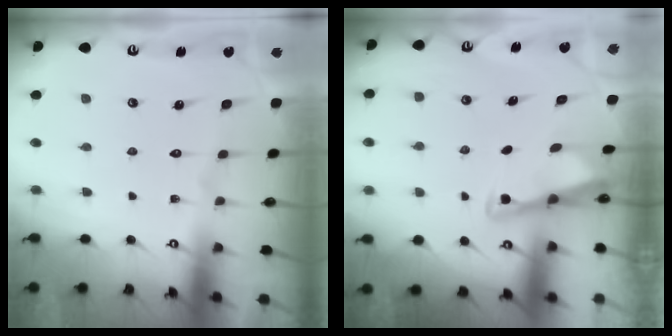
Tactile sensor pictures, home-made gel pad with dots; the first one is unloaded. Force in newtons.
{"total": 2.8, "press": 2.8, "slide": 0.3}